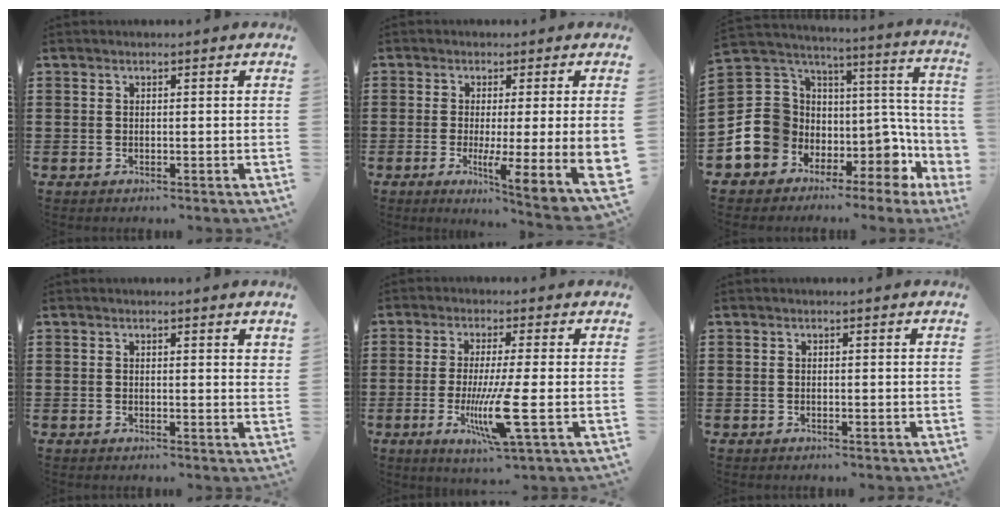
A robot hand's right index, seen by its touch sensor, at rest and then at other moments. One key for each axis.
{"total": 6.9, "fx": -0.5, "fy": 0.5, "fz": 6.9, "tx": -0.122, "ty": -0.036, "tz": -0.011}
{"total": 6.9, "fx": -3.1, "fy": 5.5, "fz": 2.8, "tx": -0.066, "ty": -0.053, "tz": -0.064}
{"total": 0.7, "fx": 0.6, "fy": 0.1, "fz": 0.4, "tx": -0.008, "ty": 0.002, "tz": 0.011}
{"total": 9.2, "fx": -2.2, "fy": 0.2, "fz": 8.9, "tx": -0.183, "ty": -0.032, "tz": -0.044}
{"total": 0.0}